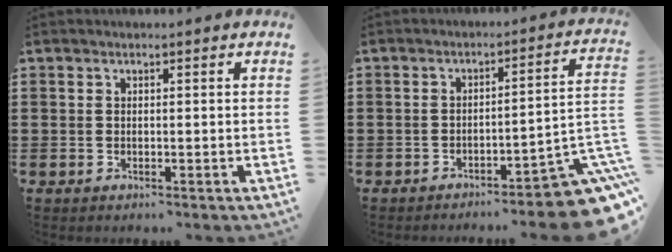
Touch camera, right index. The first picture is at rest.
{"total": 7.1, "force": [-4.9, 0.7, 5.0], "torque": [-0.059, -0.015, -0.093]}